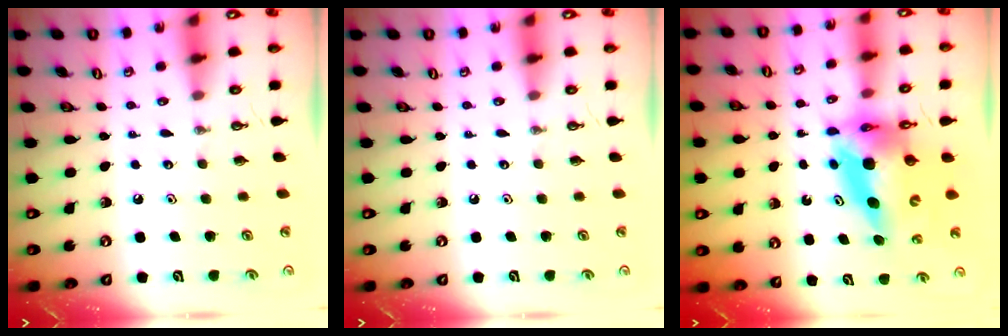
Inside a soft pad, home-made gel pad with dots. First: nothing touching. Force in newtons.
{"total": 0.0}
{"total": 13.9, "press": 13.8, "slide": 1.2}